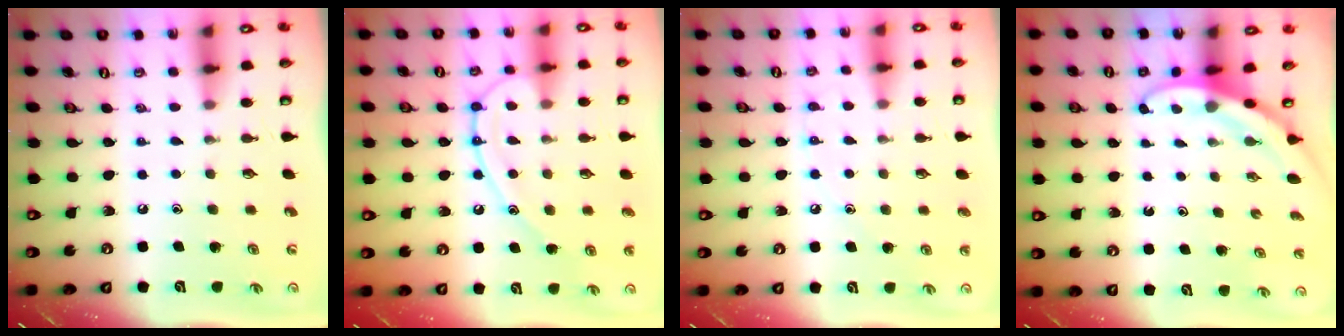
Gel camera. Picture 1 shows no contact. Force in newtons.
{"total": 14.3, "press": 14.3, "slide": 1.5}
{"total": 5.1, "press": 5.1, "slide": 0.4}
{"total": 3.1, "press": 3.1, "slide": 0.1}